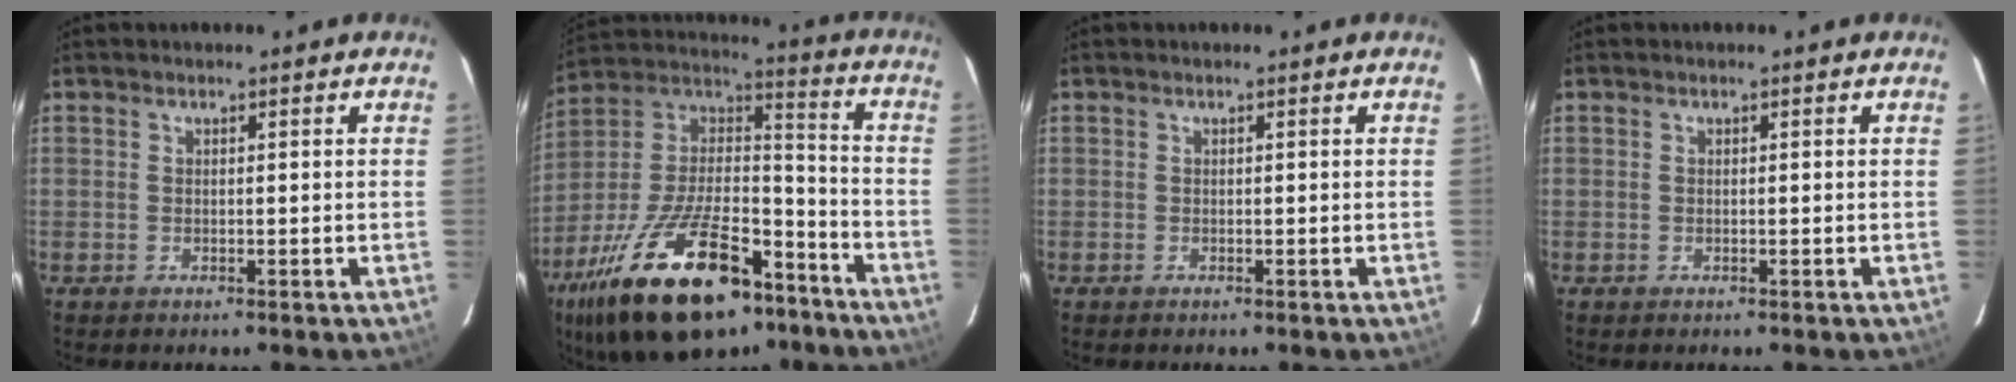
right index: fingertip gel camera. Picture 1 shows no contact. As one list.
[{"total": 30.1, "force": [-18.7, 13.4, 19.4], "torque": [-0.370, -0.005, -0.289]}, {"total": 0.0}, {"total": 0.0}]